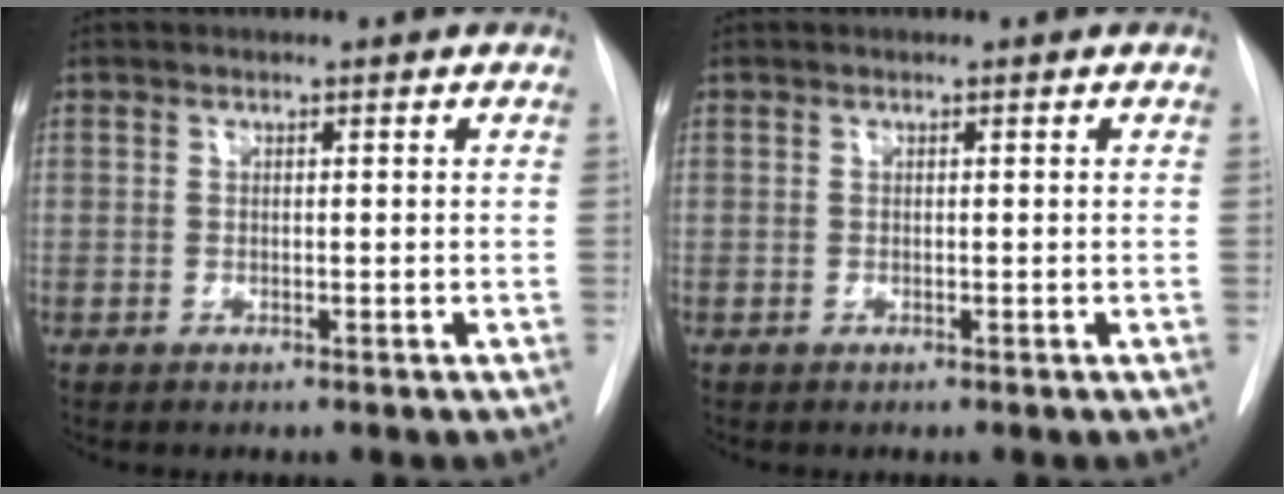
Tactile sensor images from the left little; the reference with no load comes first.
{"total": 0.0}